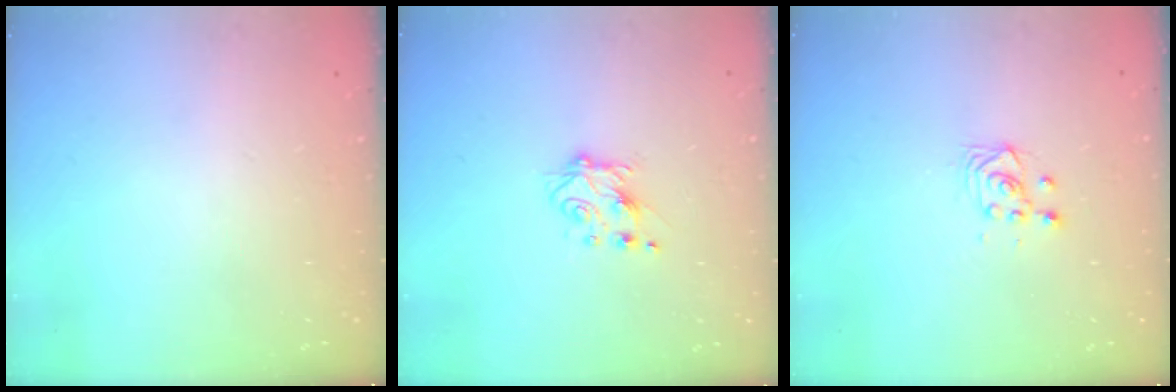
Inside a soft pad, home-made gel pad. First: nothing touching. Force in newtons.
{"total": 5.6, "press": 5.6, "slide": 0.8}
{"total": 2.9, "press": 2.9, "slide": 0.6}